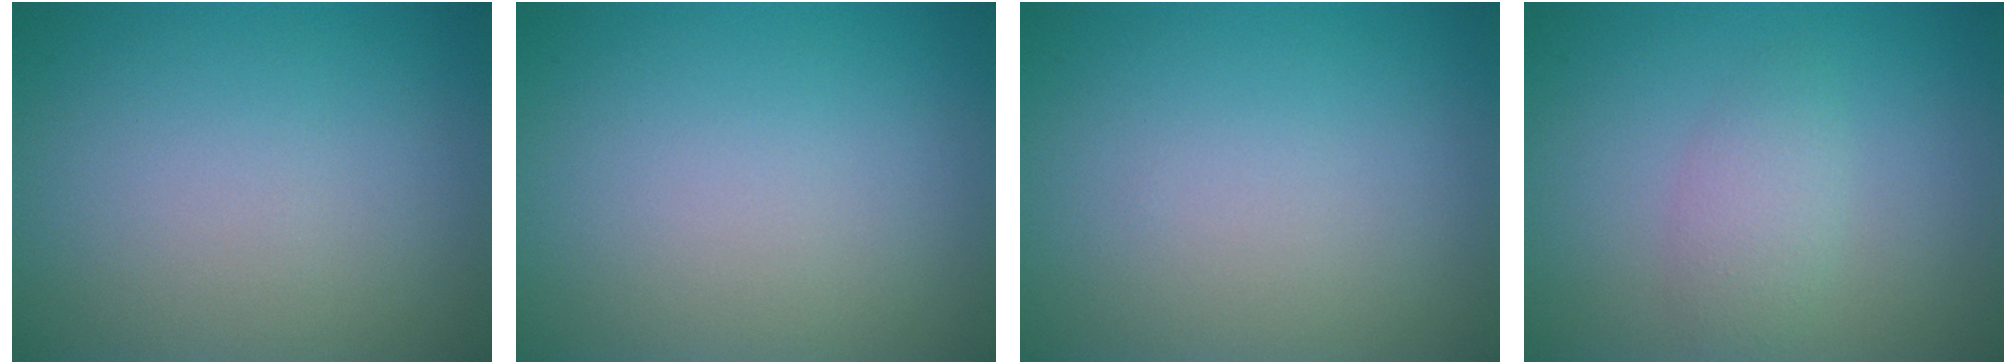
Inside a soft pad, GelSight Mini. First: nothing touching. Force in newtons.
{"total": 0.0}
{"total": 0.0}
{"total": 2.2, "press": 2.2, "slide": 0.1}